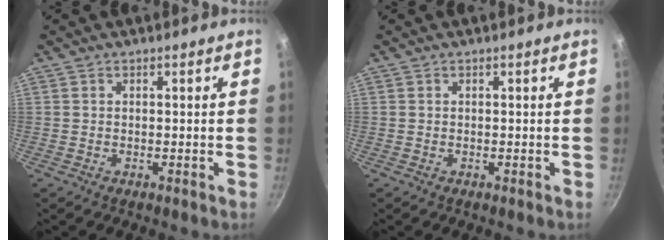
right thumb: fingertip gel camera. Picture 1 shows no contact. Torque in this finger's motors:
{"motor_torque": [-0.05, 0.04, 0.00, -0.01, 0.00]}